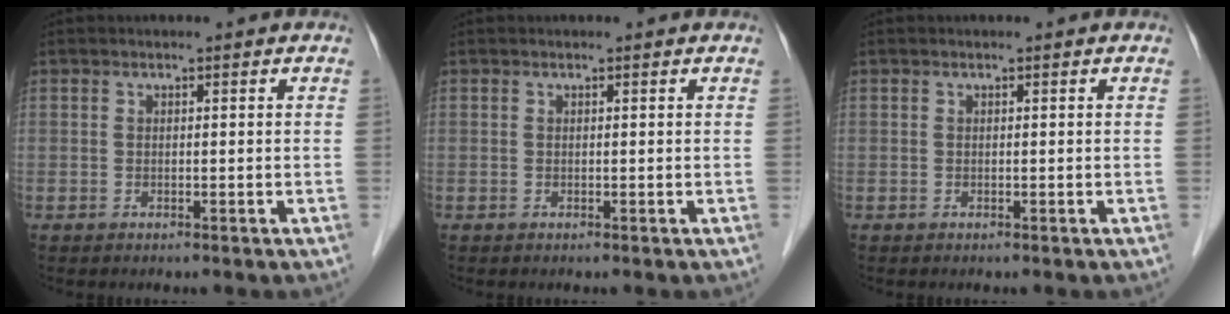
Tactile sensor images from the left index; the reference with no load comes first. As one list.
[{"total": 0.0}, {"total": 0.0}]